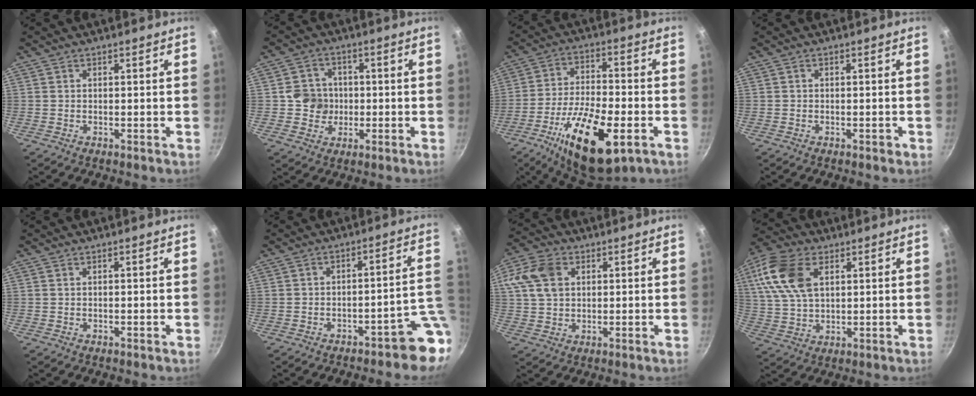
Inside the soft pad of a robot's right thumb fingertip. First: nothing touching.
{"total": 6.2, "force": [-0.4, 5.9, 1.8], "torque": [0.003, 0.013, -0.013]}
{"total": 19.8, "force": [-8.4, 7.8, 16.2], "torque": [-0.266, 0.019, -0.140]}
{"total": 0.9, "force": [-0.5, 0.6, 0.6], "torque": [-0.007, 0.005, -0.004]}
{"total": 0.0}
{"total": 6.8, "force": [-4.0, 1.6, 5.2], "torque": [-0.031, 0.046, -0.056]}
{"total": 10.3, "force": [2.9, 7.6, 6.3], "torque": [-0.112, 0.004, 0.045]}
{"total": 14.2, "force": [4.7, 8.6, 10.2], "torque": [-0.194, 0.002, 0.088]}